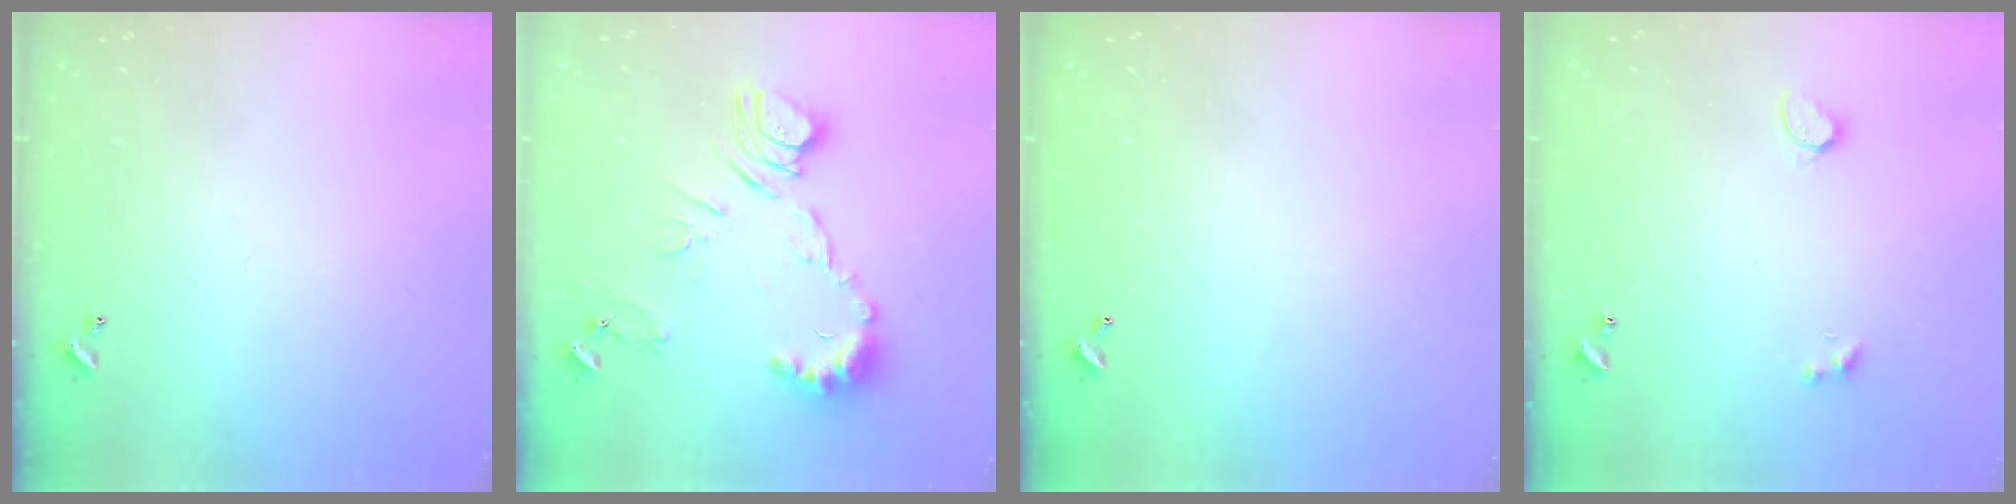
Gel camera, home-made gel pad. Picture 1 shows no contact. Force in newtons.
{"total": 11.5, "press": 11.5, "slide": 0.6}
{"total": 2.9, "press": 2.9, "slide": 0.1}
{"total": 2.3, "press": 2.3, "slide": 0.5}